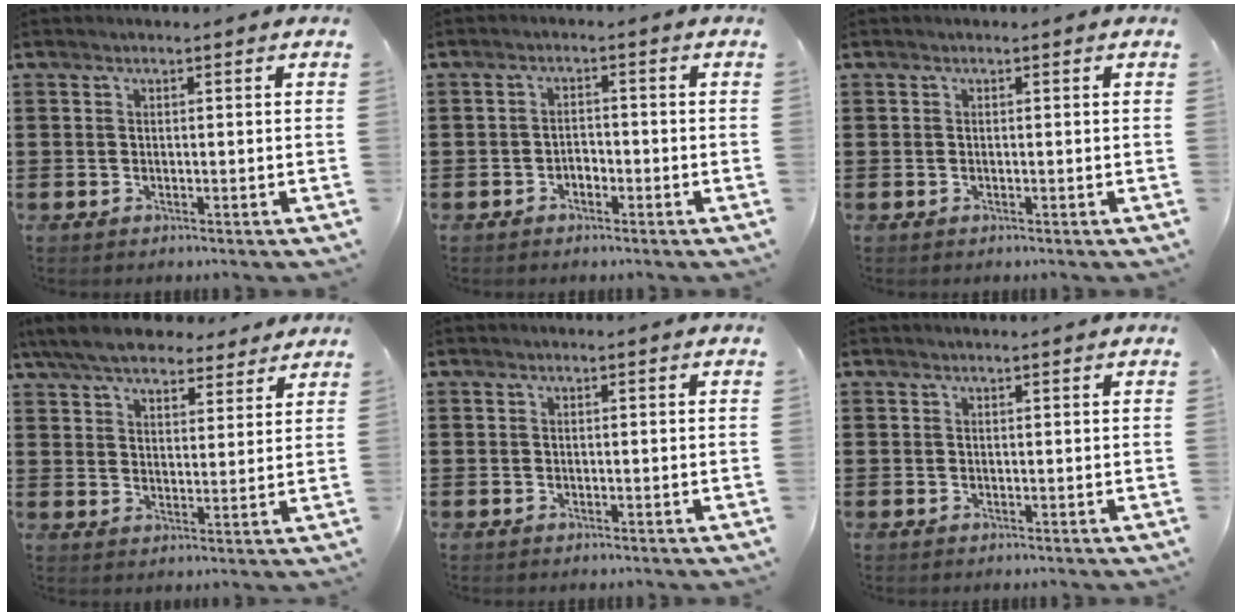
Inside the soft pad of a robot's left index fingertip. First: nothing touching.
{"total": 1.6, "force": [-1.2, 0.8, 0.7], "torque": [-0.018, 0.001, -0.027]}
{"total": 0.0}
{"total": 7.3, "force": [6.5, 1.9, 2.6], "torque": [-0.075, -0.014, 0.121]}
{"total": 0.0}
{"total": 0.5, "force": [0.5, 0.1, 0.0], "torque": [-0.003, 0.000, 0.010]}